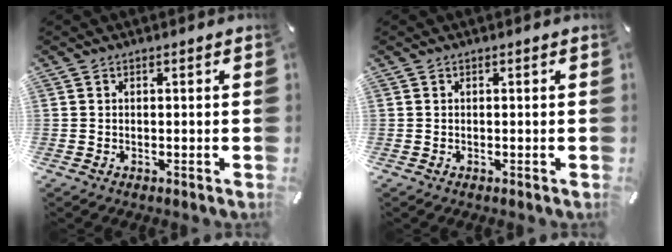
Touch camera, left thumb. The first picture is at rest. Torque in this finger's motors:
{"motor_torque": [0.00, 0.00, 0.00, 0.00, 0.00]}